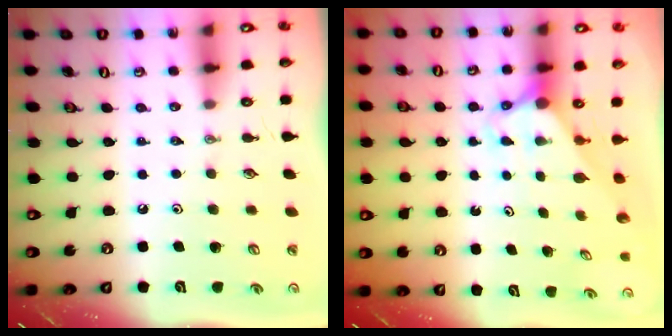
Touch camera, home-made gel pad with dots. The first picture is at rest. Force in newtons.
{"total": 2.9, "press": 2.9, "slide": 0.0}